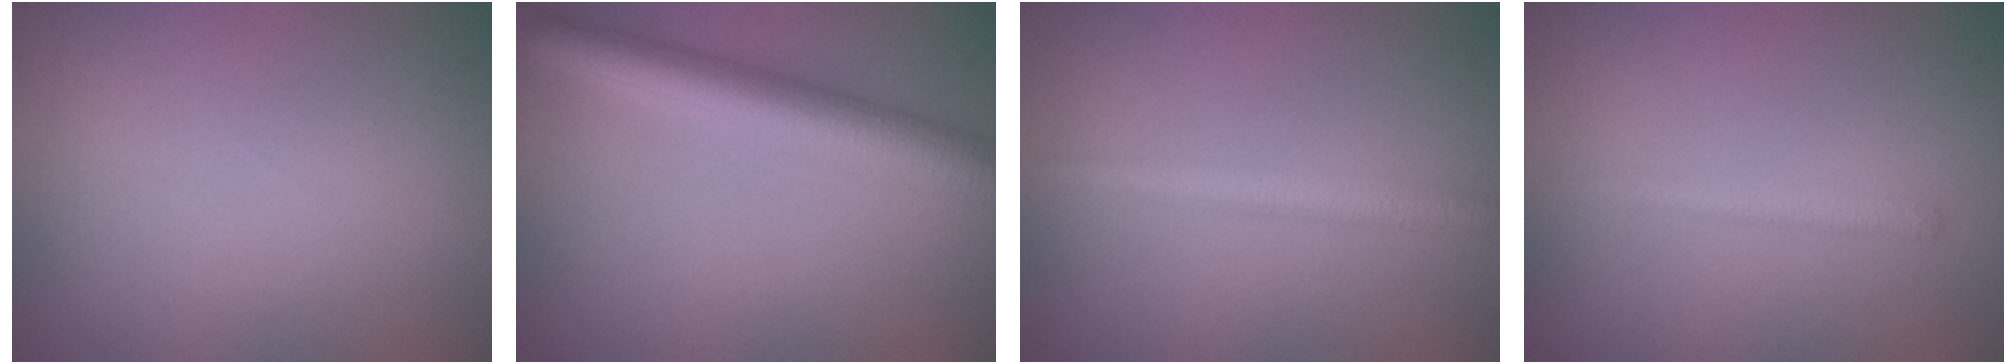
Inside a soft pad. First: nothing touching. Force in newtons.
{"total": 6.5, "press": 6.5, "slide": 0.2}
{"total": 2.7, "press": 2.7, "slide": 0.1}
{"total": 1.5, "press": 1.5, "slide": 0.1}